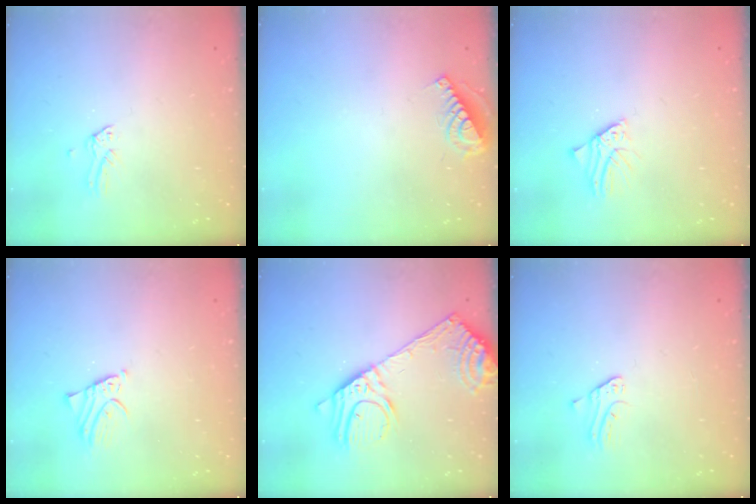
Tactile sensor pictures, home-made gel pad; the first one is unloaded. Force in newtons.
{"total": 8.4, "press": 8.4, "slide": 0.2}
{"total": 2.0, "press": 2.0, "slide": 0.2}
{"total": 2.0, "press": 2.0, "slide": 0.2}
{"total": 15.6, "press": 15.3, "slide": 3.1}
{"total": 2.2, "press": 2.2, "slide": 0.3}